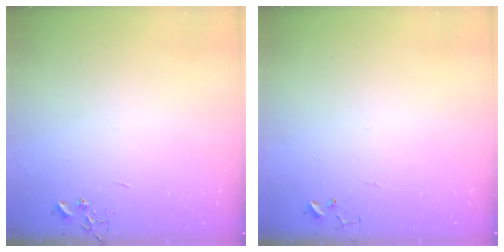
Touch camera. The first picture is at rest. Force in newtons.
{"total": 4.2, "press": 4.1, "slide": 0.3}